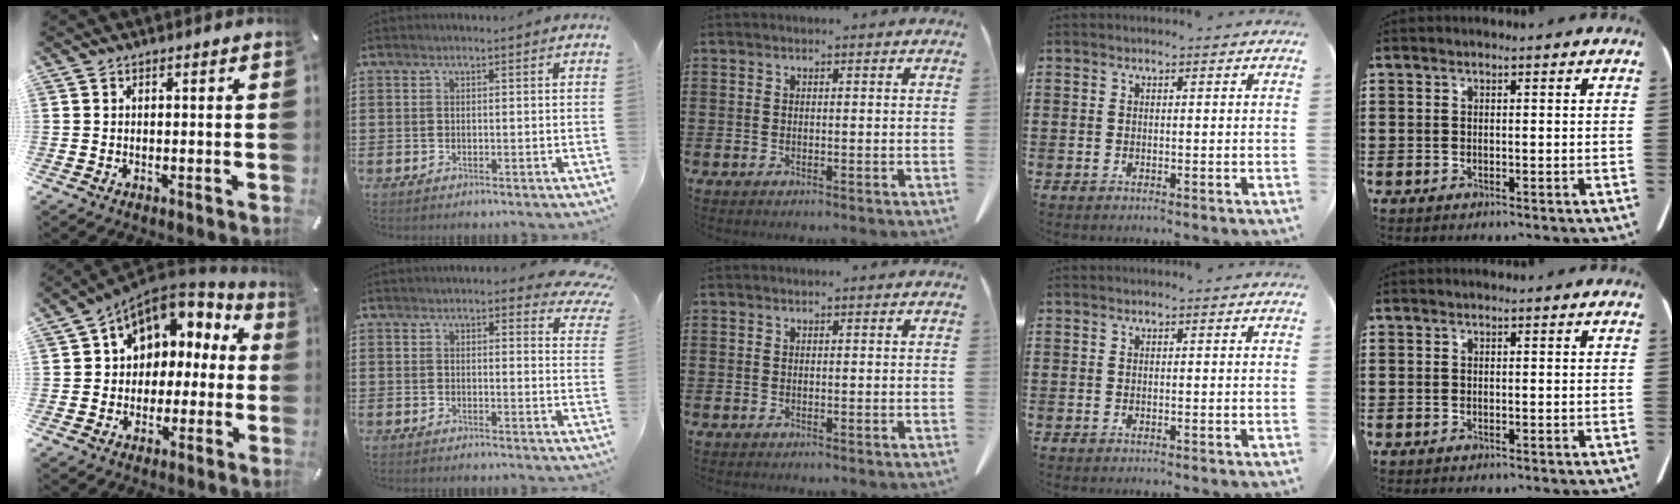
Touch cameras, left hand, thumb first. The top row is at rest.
{"thumb": {"total": 8.9, "force": [3.3, 7.8, 2.6], "torque": [-0.051, -0.022, 0.068]}, "index": {"total": 4.5, "force": [4.0, 1.0, 1.7], "torque": [-0.031, -0.012, 0.071]}}